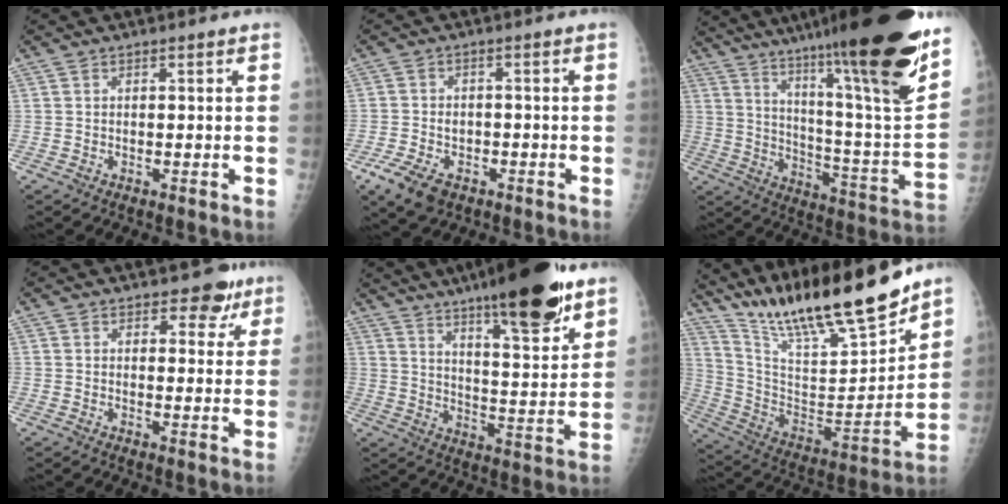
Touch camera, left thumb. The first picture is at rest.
{"total": 7.6, "force": [-4.3, 4.8, 4.1], "torque": [-0.079, 0.010, -0.071]}
{"total": 31.6, "force": [22.0, 2.6, 22.4], "torque": [-0.317, -0.104, 0.329]}
{"total": 5.3, "force": [3.7, 3.0, 2.2], "torque": [0.006, -0.018, 0.046]}
{"total": 20.6, "force": [13.9, 4.1, 14.6], "torque": [-0.201, -0.072, 0.217]}
{"total": 24.1, "force": [20.2, 3.7, 12.6], "torque": [-0.188, -0.103, 0.351]}